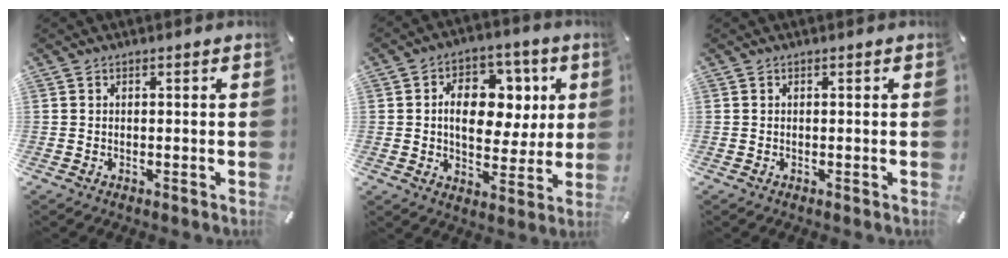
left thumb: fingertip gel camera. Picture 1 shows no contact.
{"total": 13.2, "force": [2.3, 9.7, 8.7], "torque": [-0.119, 0.002, 0.042]}
{"total": 0.0}